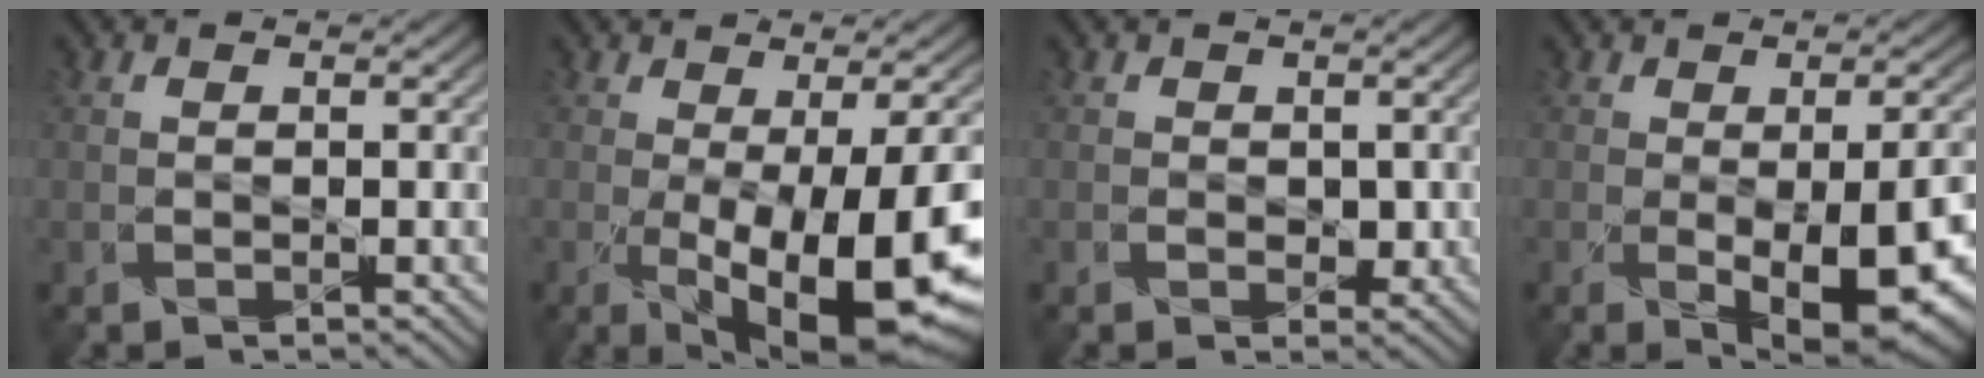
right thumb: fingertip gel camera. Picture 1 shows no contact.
{"total": 13.5, "force": [-3.8, 4.7, 12.1], "torque": [-0.201, -0.046, -0.043]}
{"total": 1.4, "force": [-0.3, 1.3, 0.5], "torque": [-0.007, -0.008, -0.007]}
{"total": 10.6, "force": [-3.3, 5.1, 8.7], "torque": [-0.115, -0.041, -0.030]}